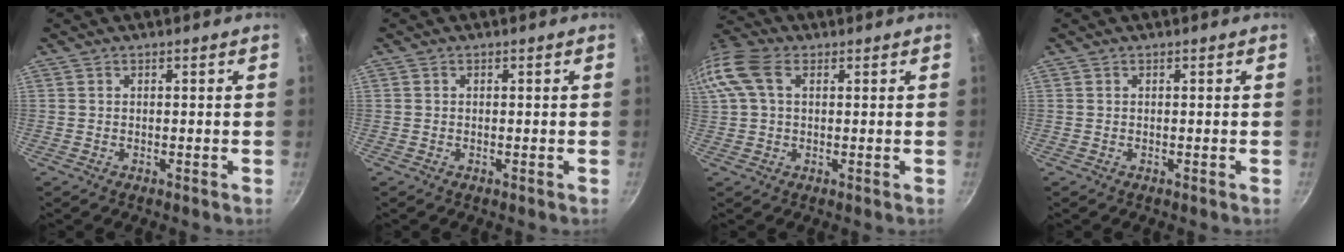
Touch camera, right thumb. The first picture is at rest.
{"total": 0.0}
{"total": 11.4, "force": [3.3, 7.3, 8.1], "torque": [-0.177, 0.031, 0.052]}
{"total": 0.0}